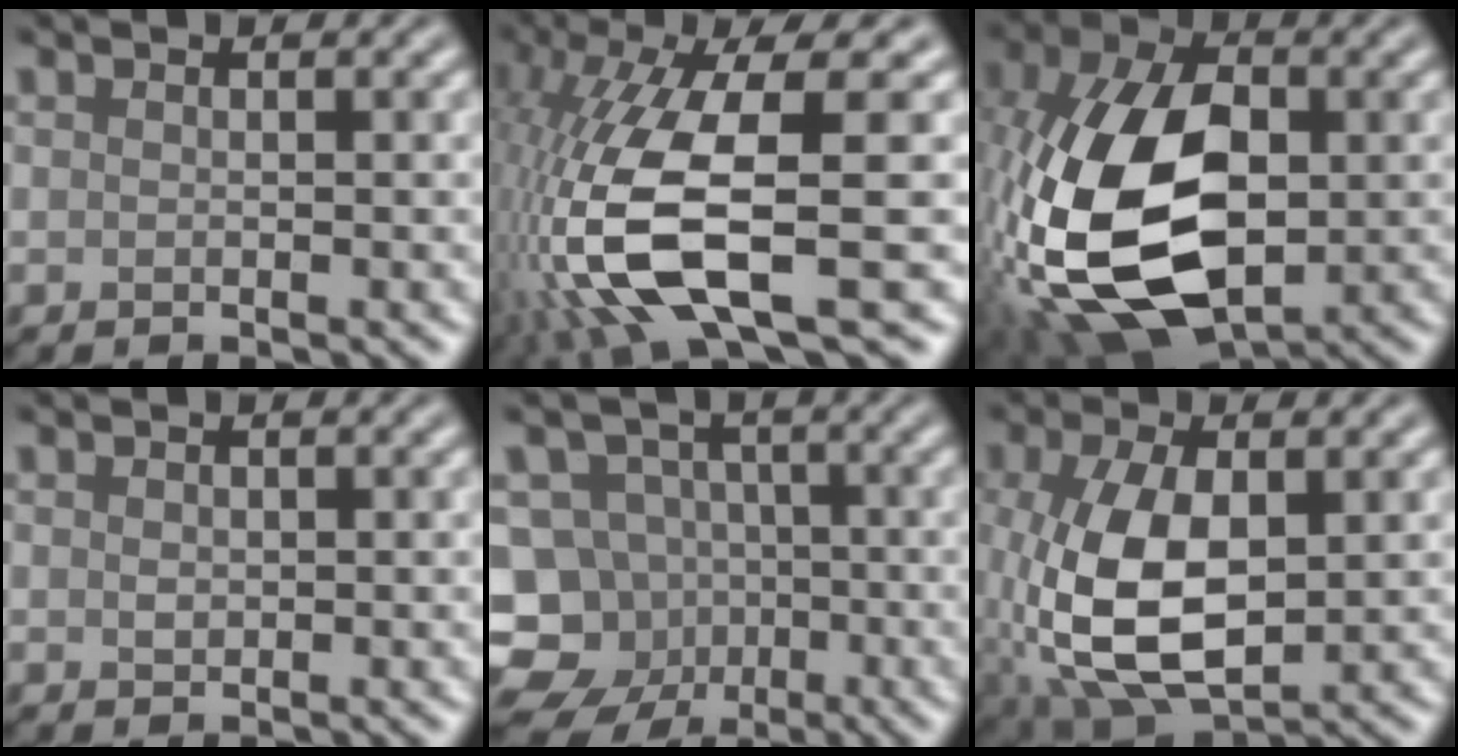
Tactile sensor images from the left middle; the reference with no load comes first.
{"total": 12.6, "force": [-3.5, 3.8, 11.5], "torque": [-0.257, -0.013, -0.061]}
{"total": 15.8, "force": [-2.6, 9.4, 12.5], "torque": [-0.291, -0.017, -0.047]}
{"total": 0.7, "force": [0.0, 0.6, 0.4], "torque": [-0.012, -0.002, 0.002]}
{"total": 11.3, "force": [-4.8, 9.8, 3.0], "torque": [-0.054, -0.007, -0.098]}
{"total": 9.8, "force": [-0.9, 5.3, 8.2], "torque": [-0.189, -0.013, -0.010]}